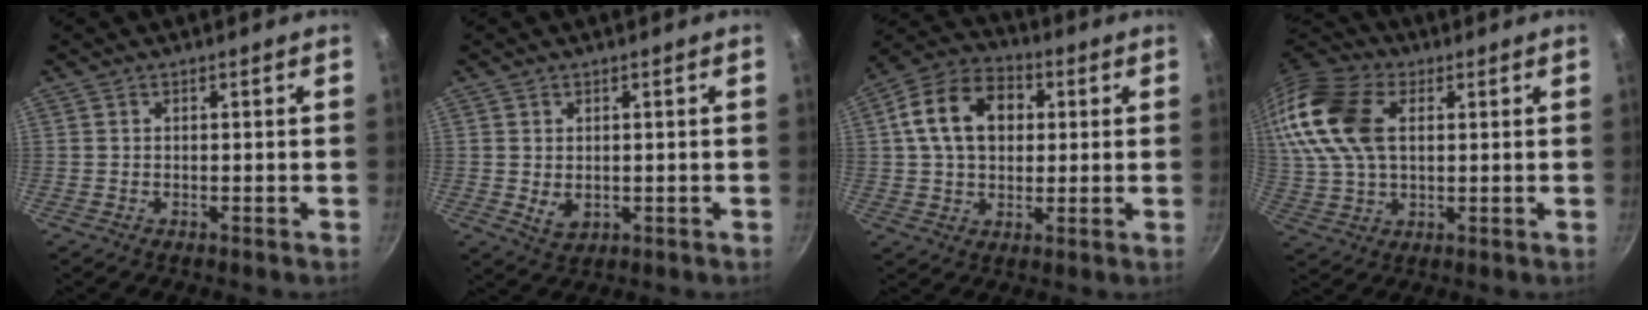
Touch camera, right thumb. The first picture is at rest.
{"total": 3.4, "force": [0.2, 2.5, 2.3], "torque": [-0.037, -0.011, 0.009]}
{"total": 14.1, "force": [2.8, 10.2, 9.3], "torque": [-0.137, 0.019, 0.033]}
{"total": 19.4, "force": [4.7, 12.4, 14.2], "torque": [-0.298, 0.014, 0.082]}